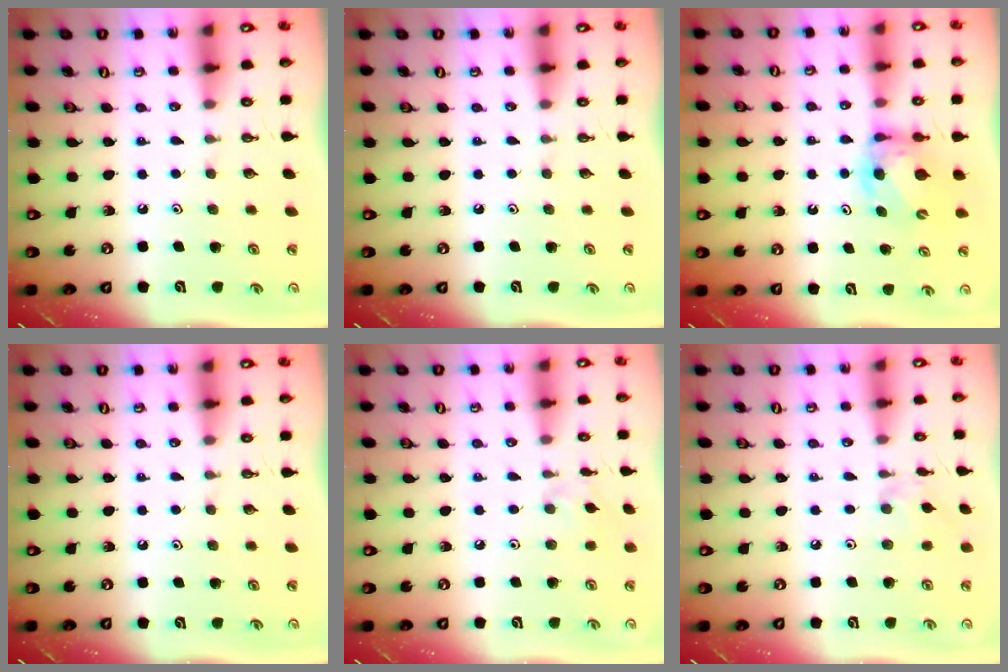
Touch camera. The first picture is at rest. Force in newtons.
{"total": 0.0}
{"total": 6.7, "press": 6.7, "slide": 0.3}
{"total": 0.0}
{"total": 4.7, "press": 4.6, "slide": 0.7}
{"total": 2.4, "press": 2.4, "slide": 0.4}